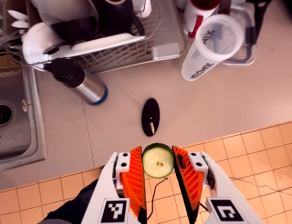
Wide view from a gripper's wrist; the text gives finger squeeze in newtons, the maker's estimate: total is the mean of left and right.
{"total": 7.7, "left": 7.6, "right": 7.7}